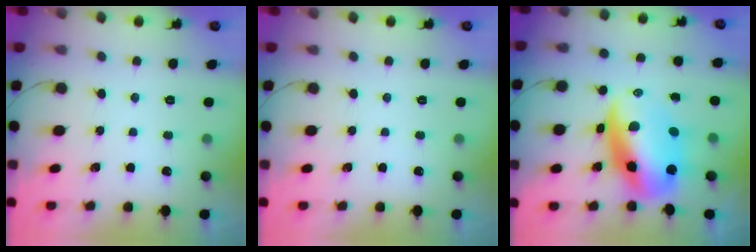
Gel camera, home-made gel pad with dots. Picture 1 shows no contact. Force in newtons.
{"total": 0.0}
{"total": 14.0, "press": 13.5, "slide": 3.5}